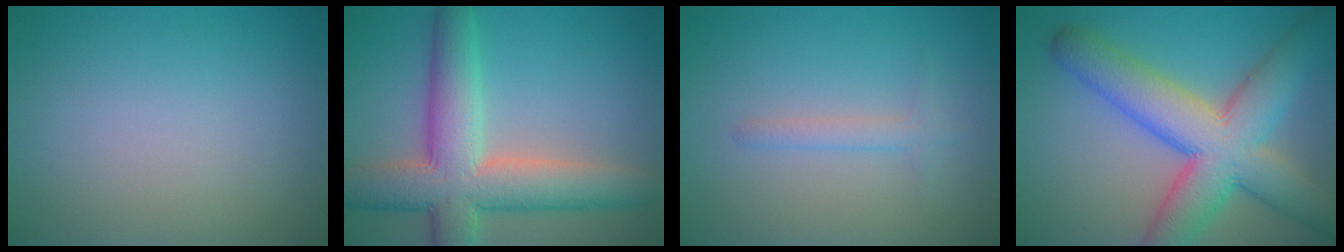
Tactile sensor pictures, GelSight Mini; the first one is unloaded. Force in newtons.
{"total": 9.0, "press": 9.0, "slide": 0.4}
{"total": 1.4, "press": 1.4, "slide": 0.1}
{"total": 9.9, "press": 9.9, "slide": 0.4}